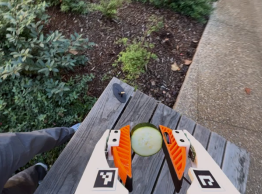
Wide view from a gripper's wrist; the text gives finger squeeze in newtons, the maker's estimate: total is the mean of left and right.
{"total": 8.6, "left": 8.5, "right": 8.7}